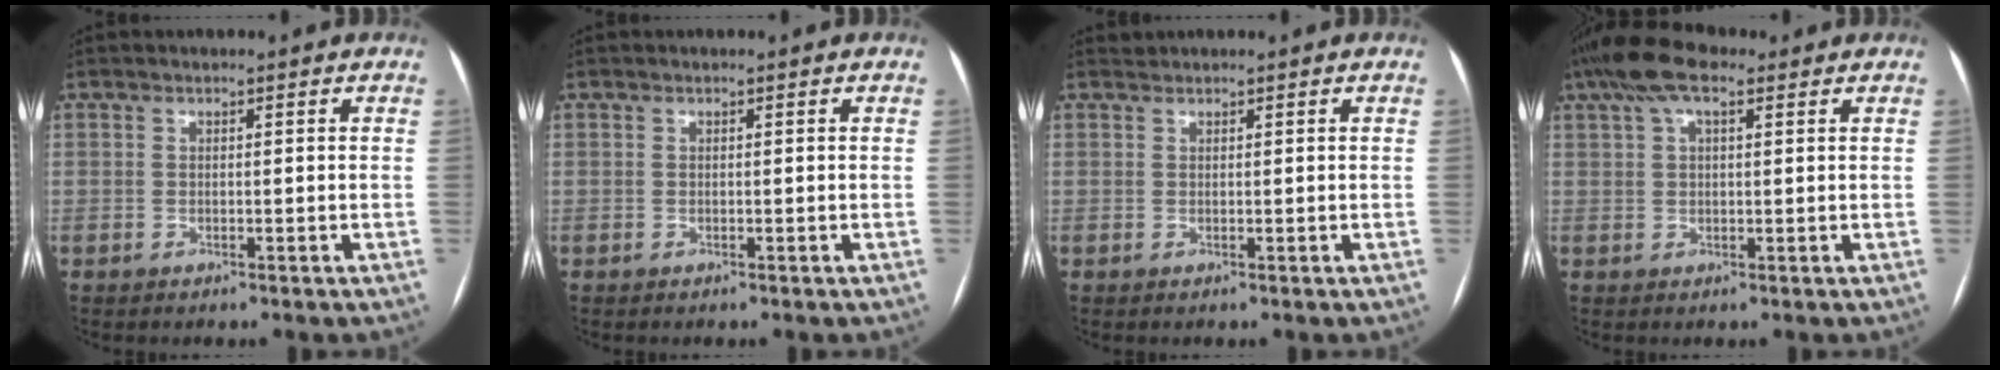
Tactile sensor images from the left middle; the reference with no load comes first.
{"total": 0.0}
{"total": 0.5, "force": [0.5, 0.0, -0.2], "torque": [-0.003, 0.009, 0.011]}
{"total": 7.5, "force": [4.5, 2.9, 5.3], "torque": [-0.111, 0.037, 0.080]}